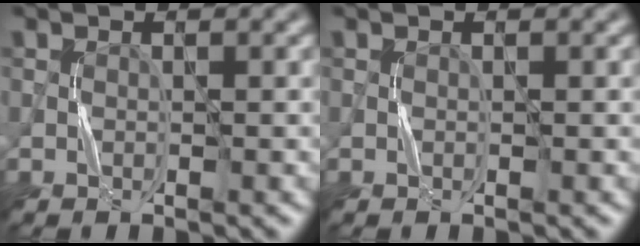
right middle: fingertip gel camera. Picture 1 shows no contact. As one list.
[{"total": 0.0}]